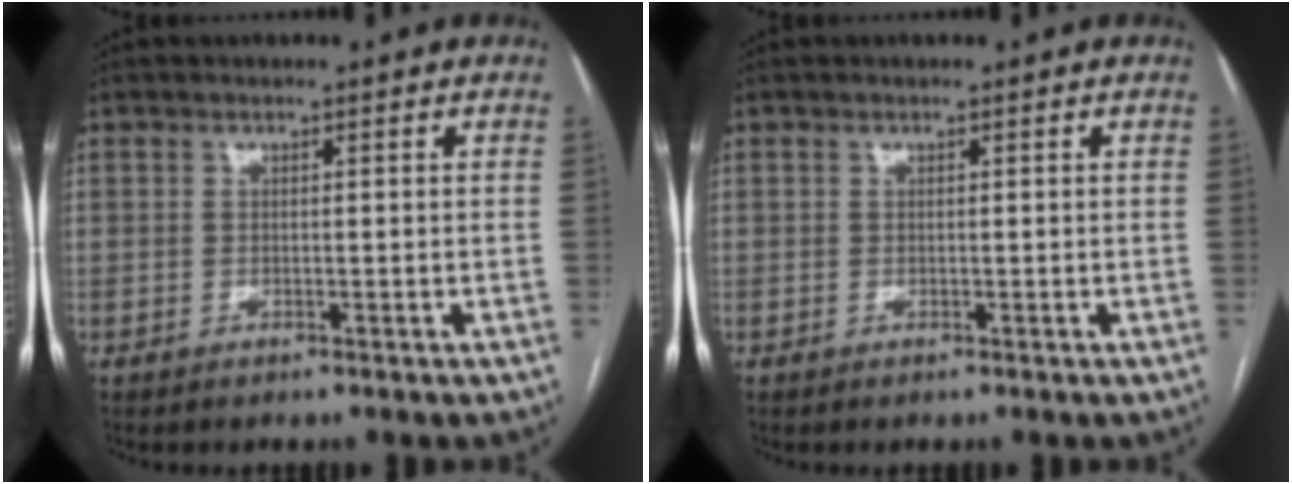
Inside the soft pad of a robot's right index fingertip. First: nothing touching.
{"total": 0.0}